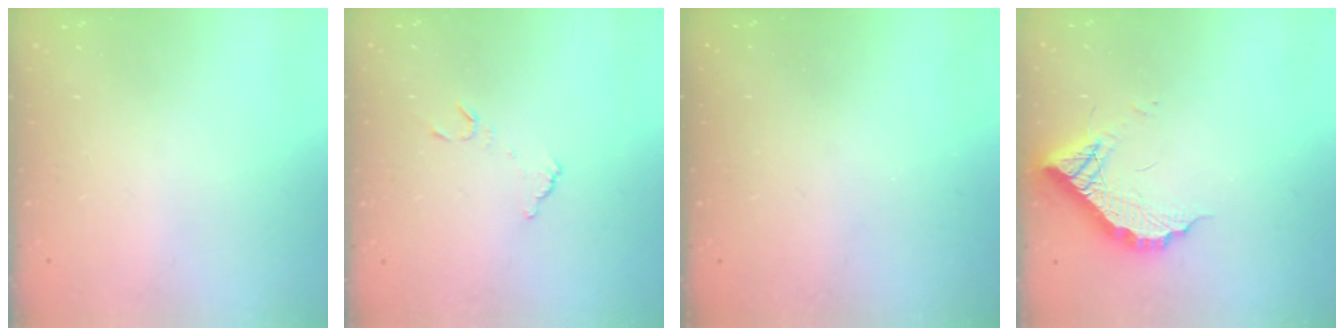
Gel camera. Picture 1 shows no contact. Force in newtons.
{"total": 5.4, "press": 5.4, "slide": 0.5}
{"total": 2.9, "press": 2.8, "slide": 0.8}
{"total": 10.6, "press": 10.6, "slide": 0.7}